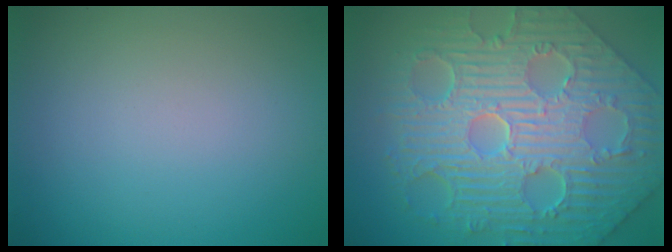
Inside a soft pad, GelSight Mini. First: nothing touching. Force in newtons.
{"total": 12.0, "press": 8.0, "slide": 8.9}